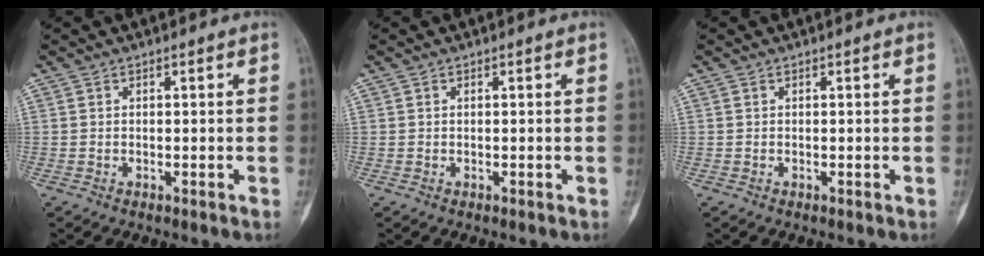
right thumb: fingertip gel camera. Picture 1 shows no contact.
{"total": 0.0}
{"total": 0.0}